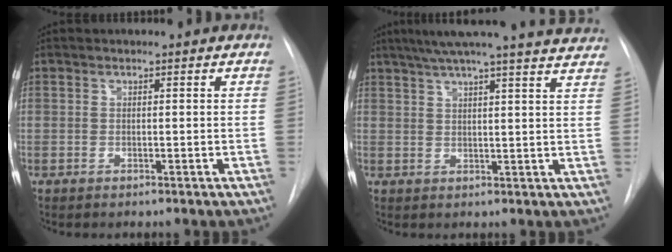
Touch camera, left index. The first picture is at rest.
{"total": 22.0, "force": [19.9, 0.4, 9.5], "torque": [-0.147, -0.013, 0.244]}